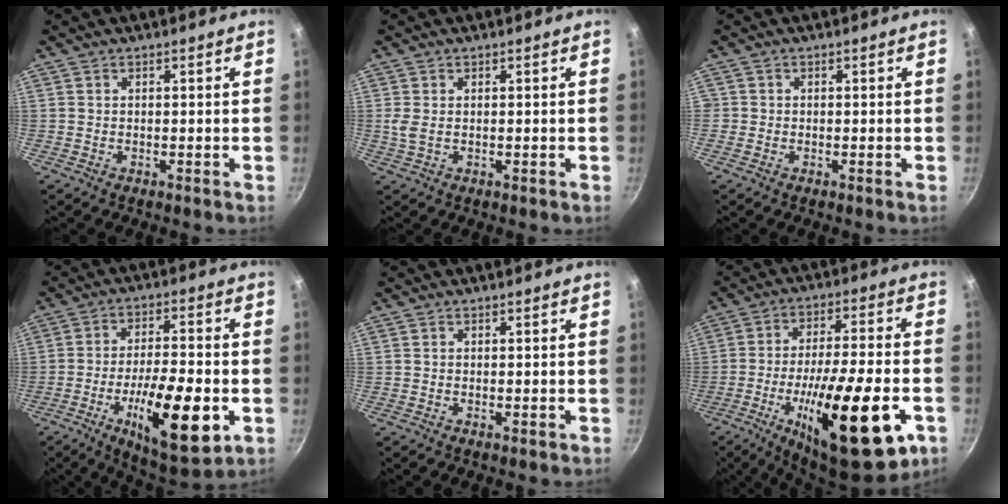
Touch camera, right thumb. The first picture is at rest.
{"total": 2.2, "force": [0.3, 1.0, 1.9], "torque": [-0.042, -0.002, 0.009]}
{"total": 0.8, "force": [-0.1, 0.8, 0.0], "torque": [0.002, 0.002, -0.005]}
{"total": 17.7, "force": [-5.7, 5.7, 15.7], "torque": [-0.245, 0.012, -0.087]}
{"total": 0.6, "force": [-0.2, 0.0, 0.5], "torque": [-0.009, -0.001, -0.002]}
{"total": 25.3, "force": [-9.6, 7.4, 22.2], "torque": [-0.325, 0.020, -0.143]}